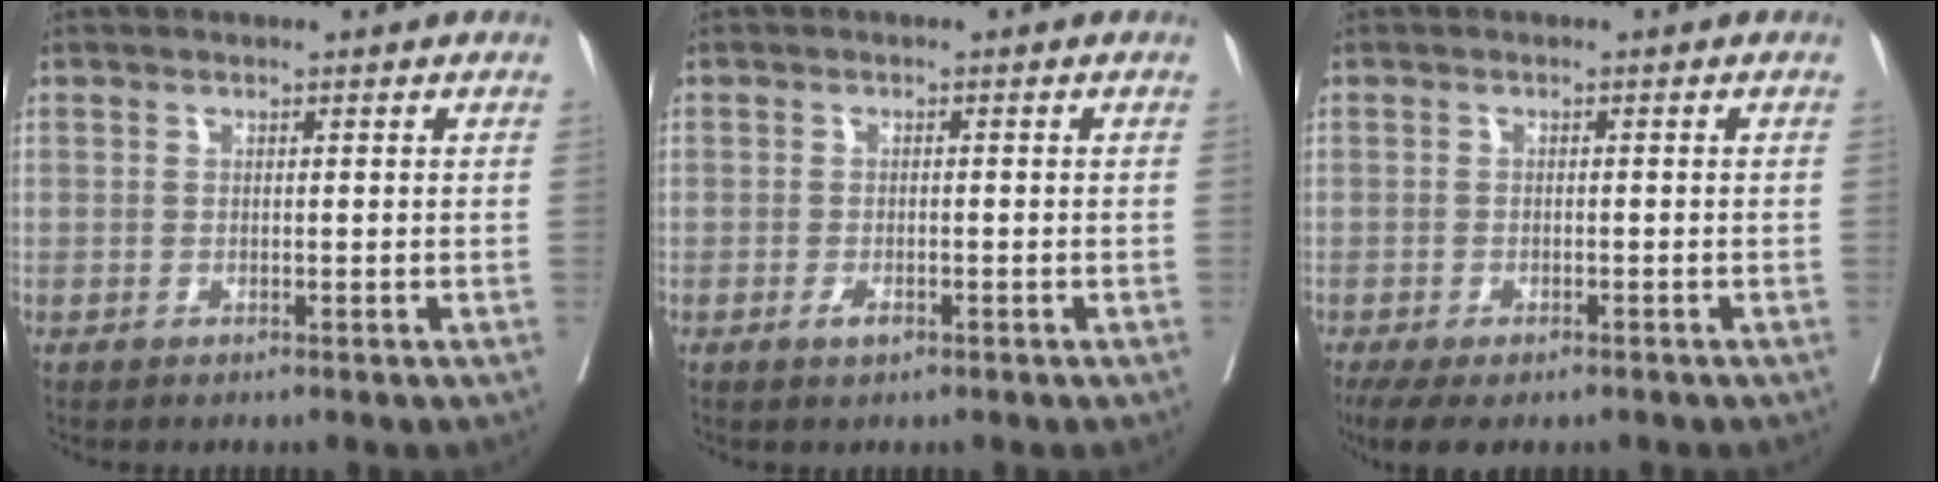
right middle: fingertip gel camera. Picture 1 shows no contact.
{"total": 1.6, "force": [-0.9, 0.6, 1.1], "torque": [-0.018, 0.001, -0.013]}
{"total": 7.6, "force": [-5.4, 3.2, 4.3], "torque": [-0.077, -0.013, -0.082]}